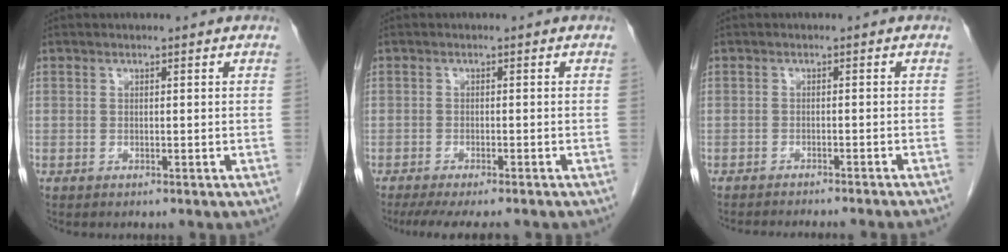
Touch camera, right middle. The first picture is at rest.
{"total": 9.1, "force": [-7.7, 1.4, 4.6], "torque": [-0.061, -0.011, -0.109]}
{"total": 10.0, "force": [-9.1, 0.1, 4.1], "torque": [-0.034, -0.018, -0.113]}